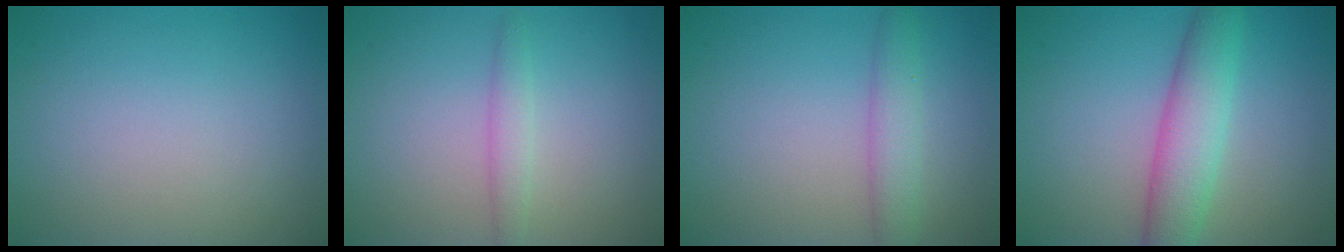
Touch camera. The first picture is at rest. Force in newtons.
{"total": 1.6, "press": 1.6, "slide": 0.0}
{"total": 2.7, "press": 2.7, "slide": 0.2}
{"total": 5.2, "press": 5.2, "slide": 0.2}